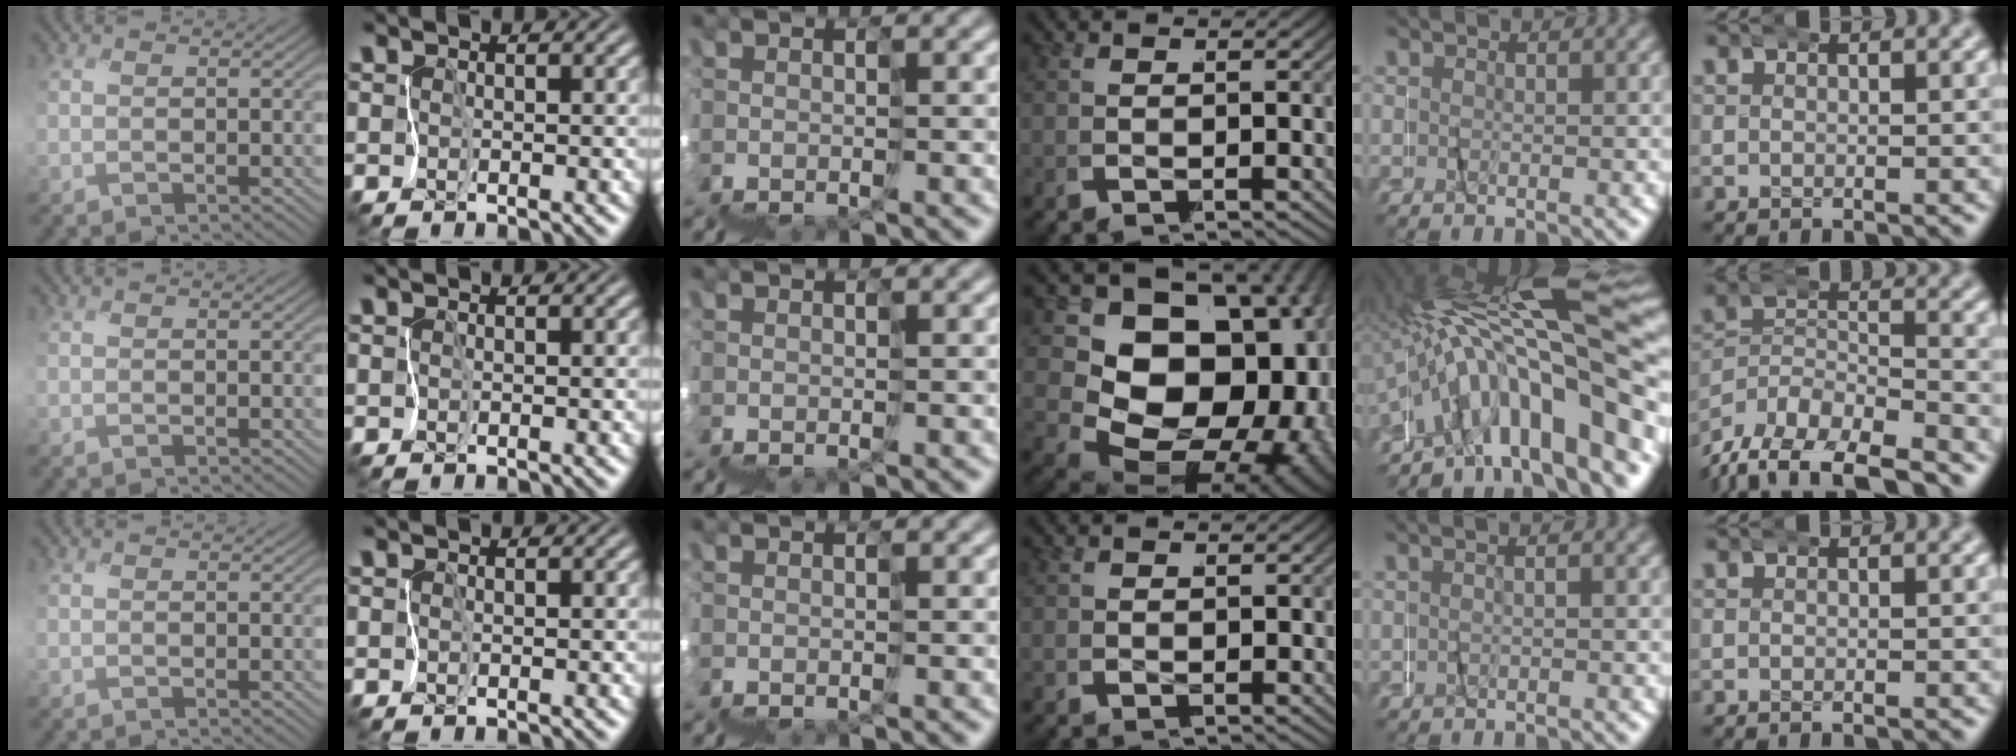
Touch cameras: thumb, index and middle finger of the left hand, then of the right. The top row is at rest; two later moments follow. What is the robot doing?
{"motion": "wrap", "object": "netting"}